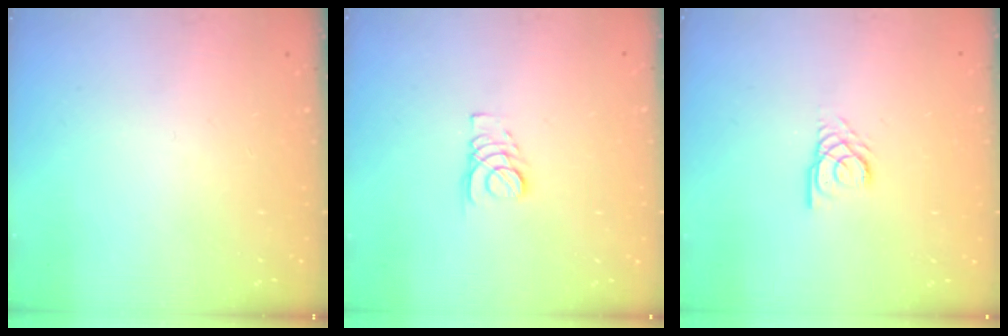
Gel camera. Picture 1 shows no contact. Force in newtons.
{"total": 3.4, "press": 3.4, "slide": 0.5}
{"total": 2.7, "press": 2.7, "slide": 0.2}